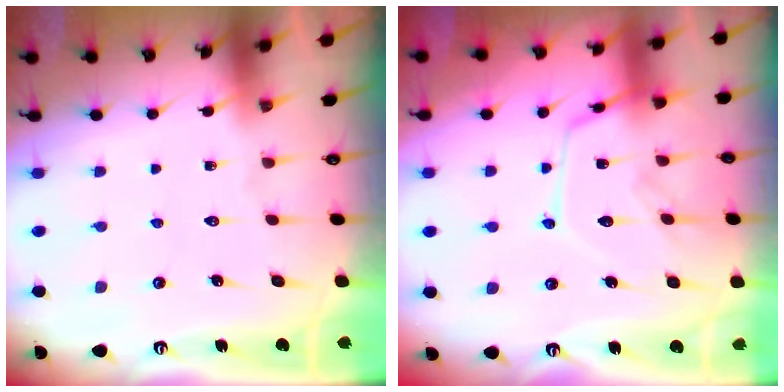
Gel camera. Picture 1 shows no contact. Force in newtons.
{"total": 13.8, "press": 13.8, "slide": 1.2}